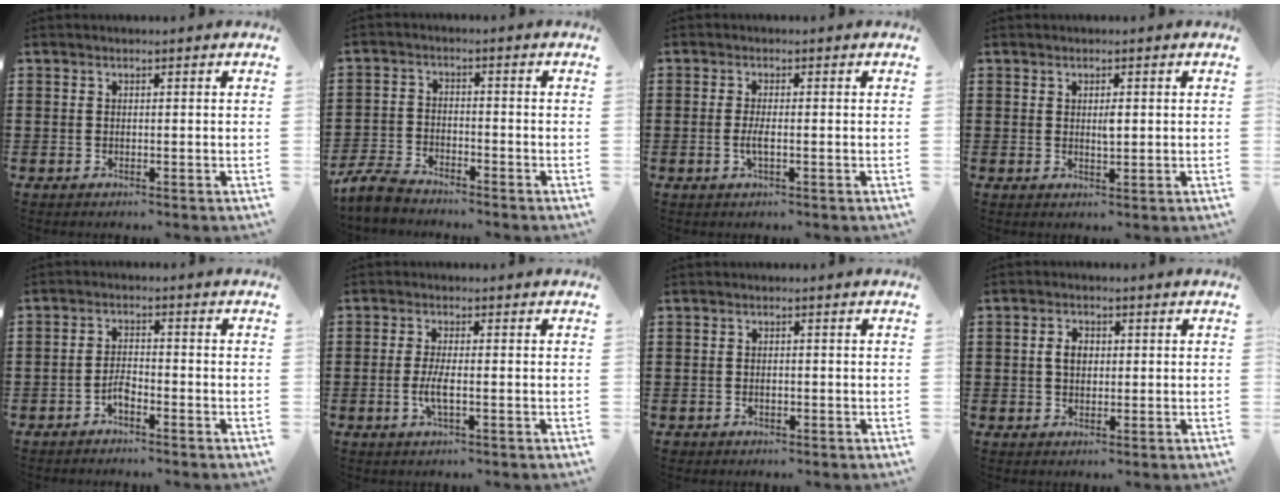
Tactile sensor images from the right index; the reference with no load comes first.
{"total": 4.4, "force": [-4.2, 0.7, 1.2], "torque": [-0.051, -0.008, -0.090]}
{"total": 2.2, "force": [-0.5, 0.4, 2.1], "torque": [-0.045, -0.005, -0.012]}
{"total": 1.7, "force": [0.4, 0.5, 1.6], "torque": [-0.024, -0.003, 0.004]}
{"total": 2.5, "force": [-1.7, 0.9, 1.6], "torque": [-0.033, 0.006, -0.034]}
{"total": 3.4, "force": [-0.8, 0.7, 3.2], "torque": [-0.071, -0.007, -0.020]}
{"total": 0.8, "force": [-0.5, 0.6, 0.3], "torque": [-0.009, 0.000, -0.011]}
{"total": 2.8, "force": [0.2, 1.9, 2.1], "torque": [-0.045, 0.008, 0.003]}